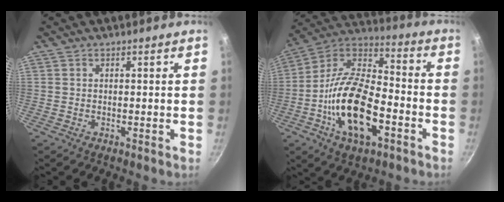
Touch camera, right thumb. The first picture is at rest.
{"total": 20.5, "force": [-6.7, 10.2, 16.5], "torque": [-0.293, 0.041, -0.137]}